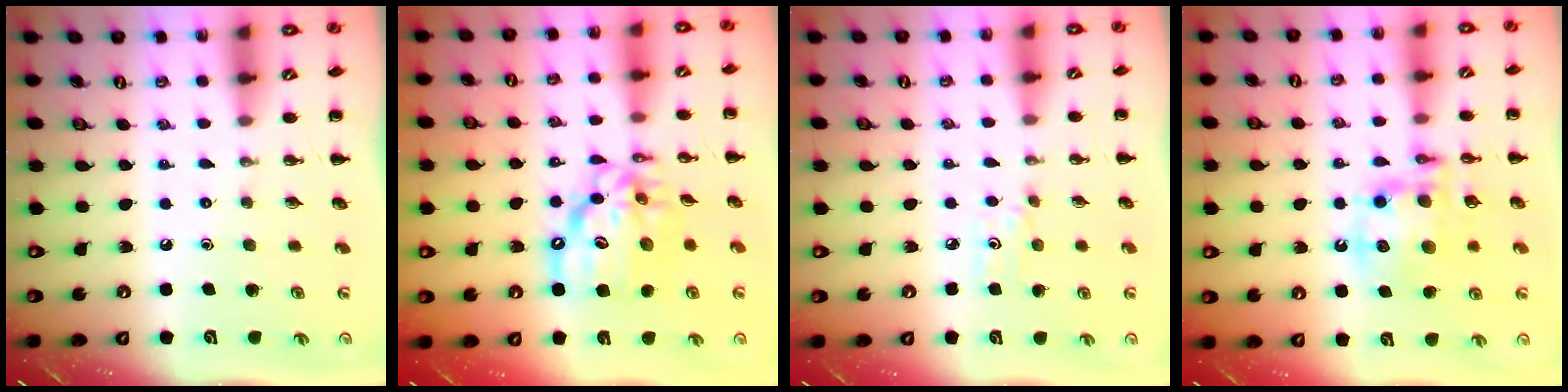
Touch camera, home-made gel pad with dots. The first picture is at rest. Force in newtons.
{"total": 13.3, "press": 12.6, "slide": 4.1}
{"total": 3.0, "press": 2.8, "slide": 1.1}
{"total": 13.7, "press": 13.3, "slide": 3.3}